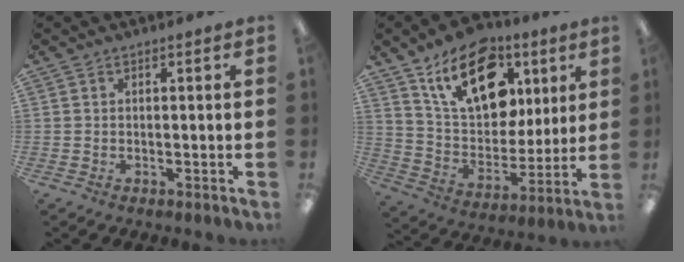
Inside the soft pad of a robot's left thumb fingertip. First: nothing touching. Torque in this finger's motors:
{"motor_torque": [2.01, 2.45, 1.38, -1.39, 0.40]}